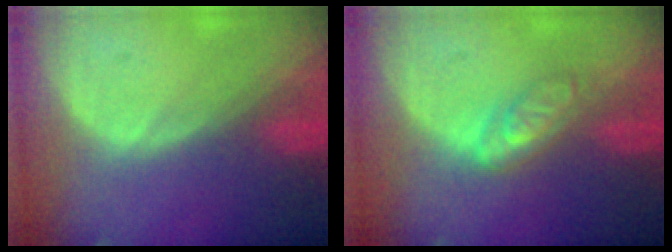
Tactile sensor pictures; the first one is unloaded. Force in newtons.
{"total": 4.5, "press": 4.0, "slide": 2.0}